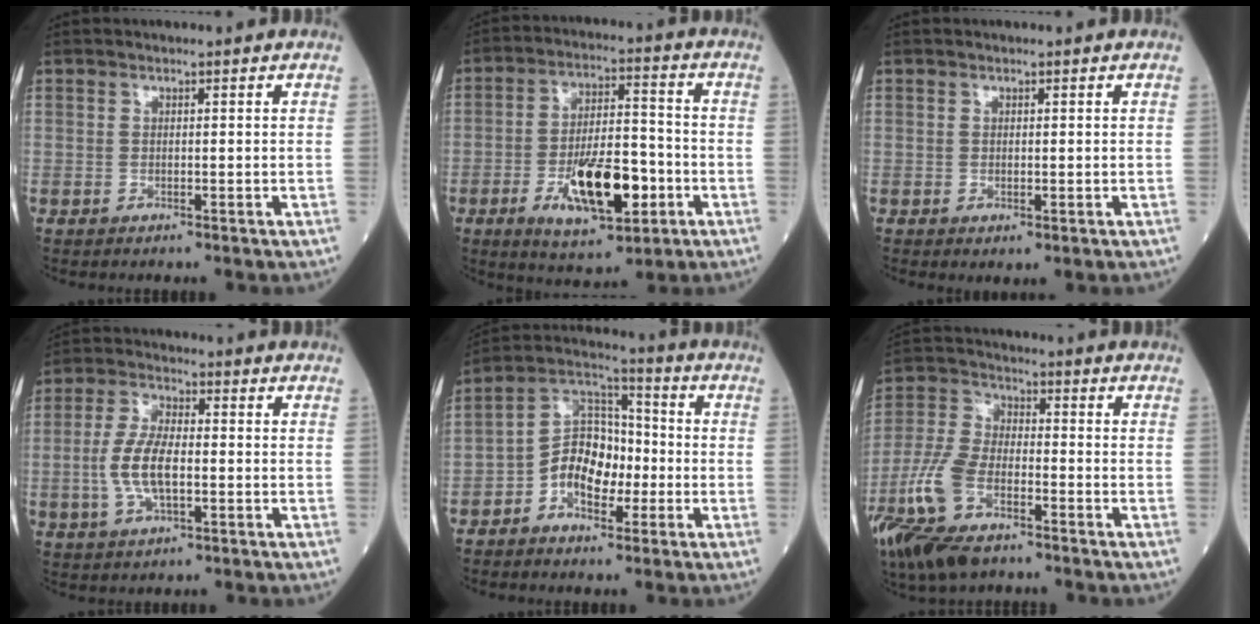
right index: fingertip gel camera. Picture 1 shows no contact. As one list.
[{"total": 13.8, "force": [-4.7, 4.5, 12.1], "torque": [-0.214, -0.002, -0.074]}, {"total": 1.2, "force": [-0.2, 0.6, 1.0], "torque": [-0.019, -0.006, -0.001]}, {"total": 8.4, "force": [-1.2, 3.3, 7.6], "torque": [-0.162, 0.005, -0.025]}, {"total": 9.3, "force": [-2.8, 5.9, 6.7], "torque": [-0.126, 0.030, -0.056]}, {"total": 13.6, "force": [-7.4, 5.6, 10.0], "torque": [-0.229, -0.013, -0.141]}]